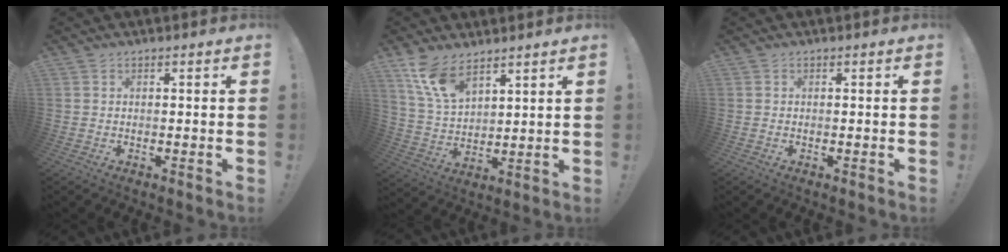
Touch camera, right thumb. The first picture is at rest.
{"total": 11.3, "force": [8.1, 5.1, 6.1], "torque": [-0.115, -0.042, 0.157]}
{"total": 0.0}